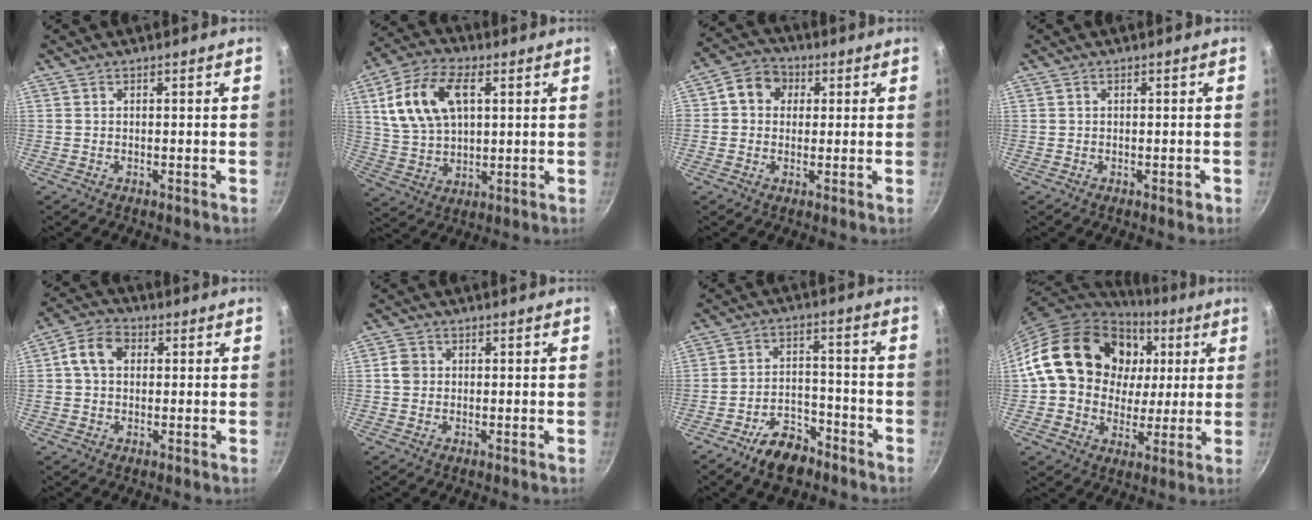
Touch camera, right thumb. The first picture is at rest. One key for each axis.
{"total": 20.4, "fx": 7.8, "fy": 12.3, "fz": 14.2, "tx": -0.246, "ty": -0.009, "tz": 0.143}
{"total": 7.0, "fx": 1.5, "fy": 6.1, "fz": 3.2, "tx": -0.026, "ty": 0.010, "tz": 0.007}
{"total": 1.4, "fx": -0.3, "fy": 0.8, "fz": 1.1, "tx": -0.010, "ty": 0.006, "tz": -0.004}
{"total": 7.5, "fx": 1.4, "fy": 5.7, "fz": 4.7, "tx": -0.069, "ty": 0.017, "tz": 0.011}
{"total": 2.6, "fx": 0.2, "fy": 2.3, "fz": 1.0, "tx": -0.010, "ty": 0.007, "tz": -0.001}
{"total": 9.5, "fx": -6.6, "fy": 5.0, "fz": 4.7, "tx": -0.058, "ty": 0.051, "tz": -0.108}
{"total": 23.5, "fx": 5.4, "fy": 18.7, "fz": 13.1, "tx": -0.211, "ty": 0.022, "tz": 0.096}